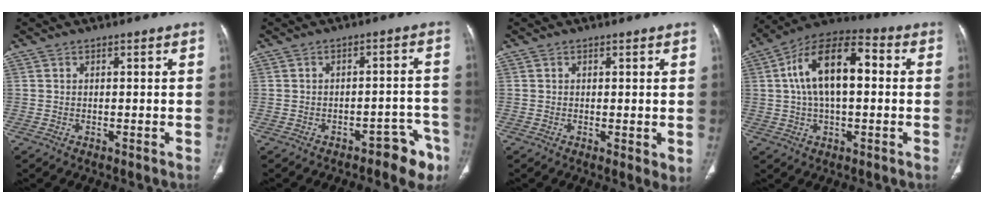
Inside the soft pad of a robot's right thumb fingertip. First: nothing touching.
{"total": 7.1, "force": [-5.0, 3.5, 3.6], "torque": [-0.013, 0.051, -0.065]}
{"total": 2.4, "force": [0.0, 0.8, 2.3], "torque": [-0.036, -0.012, -0.001]}
{"total": 15.8, "force": [2.1, 8.0, 13.5], "torque": [-0.231, 0.033, 0.028]}